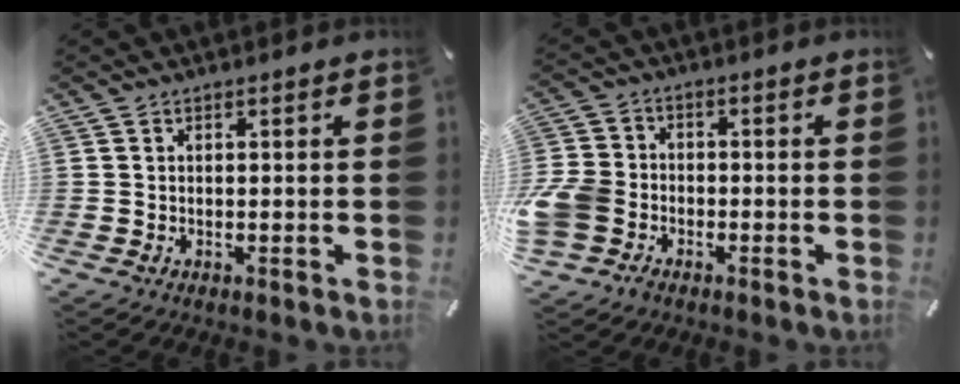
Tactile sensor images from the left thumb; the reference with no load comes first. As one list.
[{"total": 7.9, "force": [-3.3, 6.5, 3.1], "torque": [-0.083, 0.025, -0.062]}]